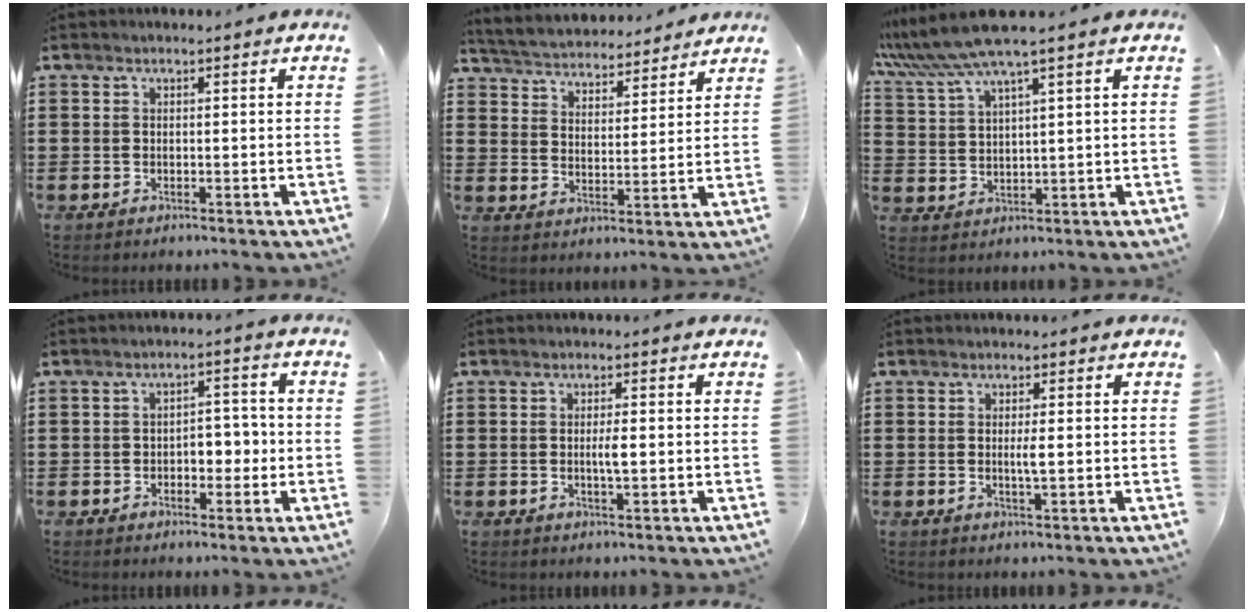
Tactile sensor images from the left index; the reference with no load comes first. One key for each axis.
{"total": 4.1, "fx": 4.1, "fy": 0.3, "fz": -0.1, "tx": -0.024, "ty": -0.030, "tz": 0.067}
{"total": 6.6, "fx": 5.0, "fy": -0.4, "fz": 4.2, "tx": -0.105, "ty": -0.022, "tz": 0.086}
{"total": 4.2, "fx": -1.1, "fy": 2.7, "fz": 3.0, "tx": -0.045, "ty": 0.002, "tz": -0.029}
{"total": 2.3, "fx": -0.1, "fy": 0.5, "fz": 2.3, "tx": -0.043, "ty": -0.002, "tz": -0.003}
{"total": 2.0, "fx": 0.0, "fy": 0.2, "fz": 2.0, "tx": -0.040, "ty": -0.003, "tz": -0.002}